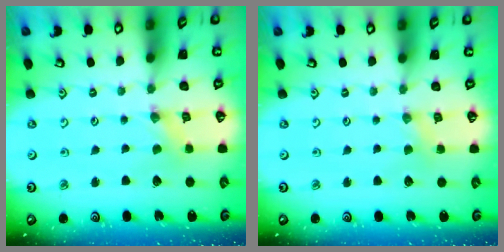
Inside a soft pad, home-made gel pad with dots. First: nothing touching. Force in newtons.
{"total": 2.0, "press": 2.0, "slide": 0.4}